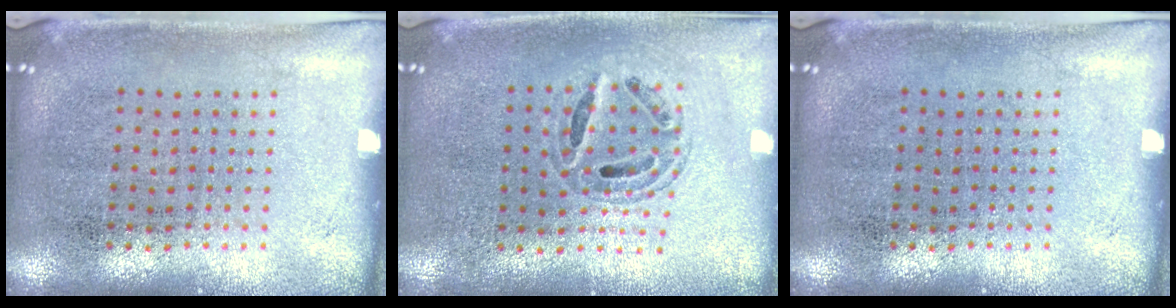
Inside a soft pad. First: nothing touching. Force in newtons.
{"total": 0.6, "press": 0.6, "slide": 0.2}
{"total": 0.0}